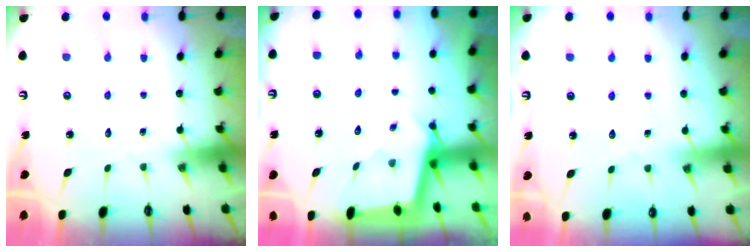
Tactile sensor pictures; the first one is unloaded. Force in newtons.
{"total": 2.6, "press": 2.6, "slide": 0.2}
{"total": 3.8, "press": 3.8, "slide": 0.4}